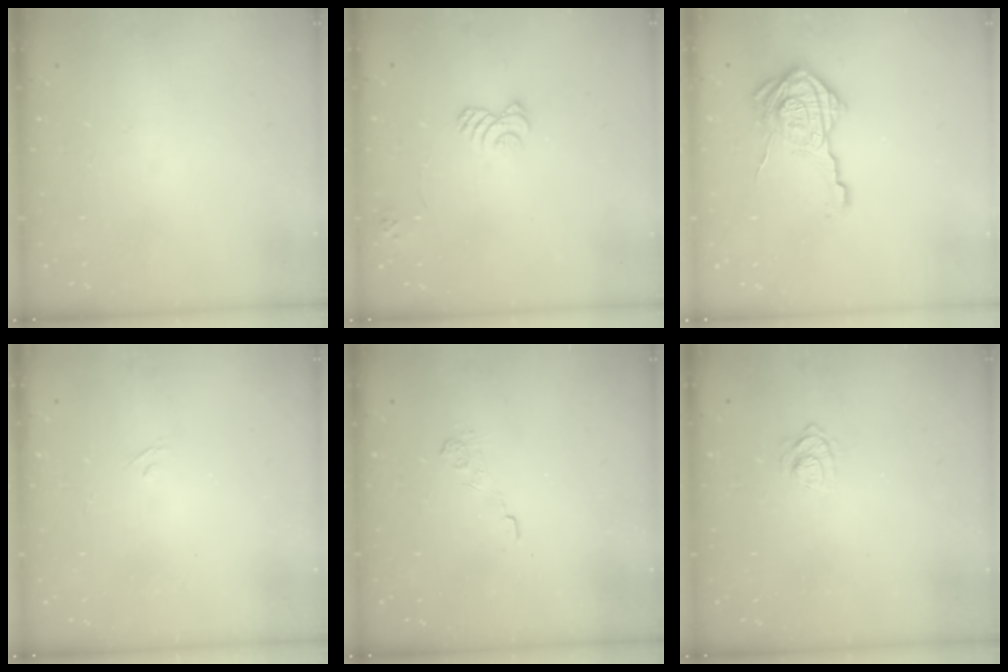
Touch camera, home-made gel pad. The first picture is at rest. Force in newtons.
{"total": 6.2, "press": 6.2, "slide": 0.6}
{"total": 17.9, "press": 17.9, "slide": 1.1}
{"total": 2.0, "press": 1.7, "slide": 1.2}
{"total": 3.4, "press": 3.0, "slide": 1.6}
{"total": 6.9, "press": 6.8, "slide": 1.0}